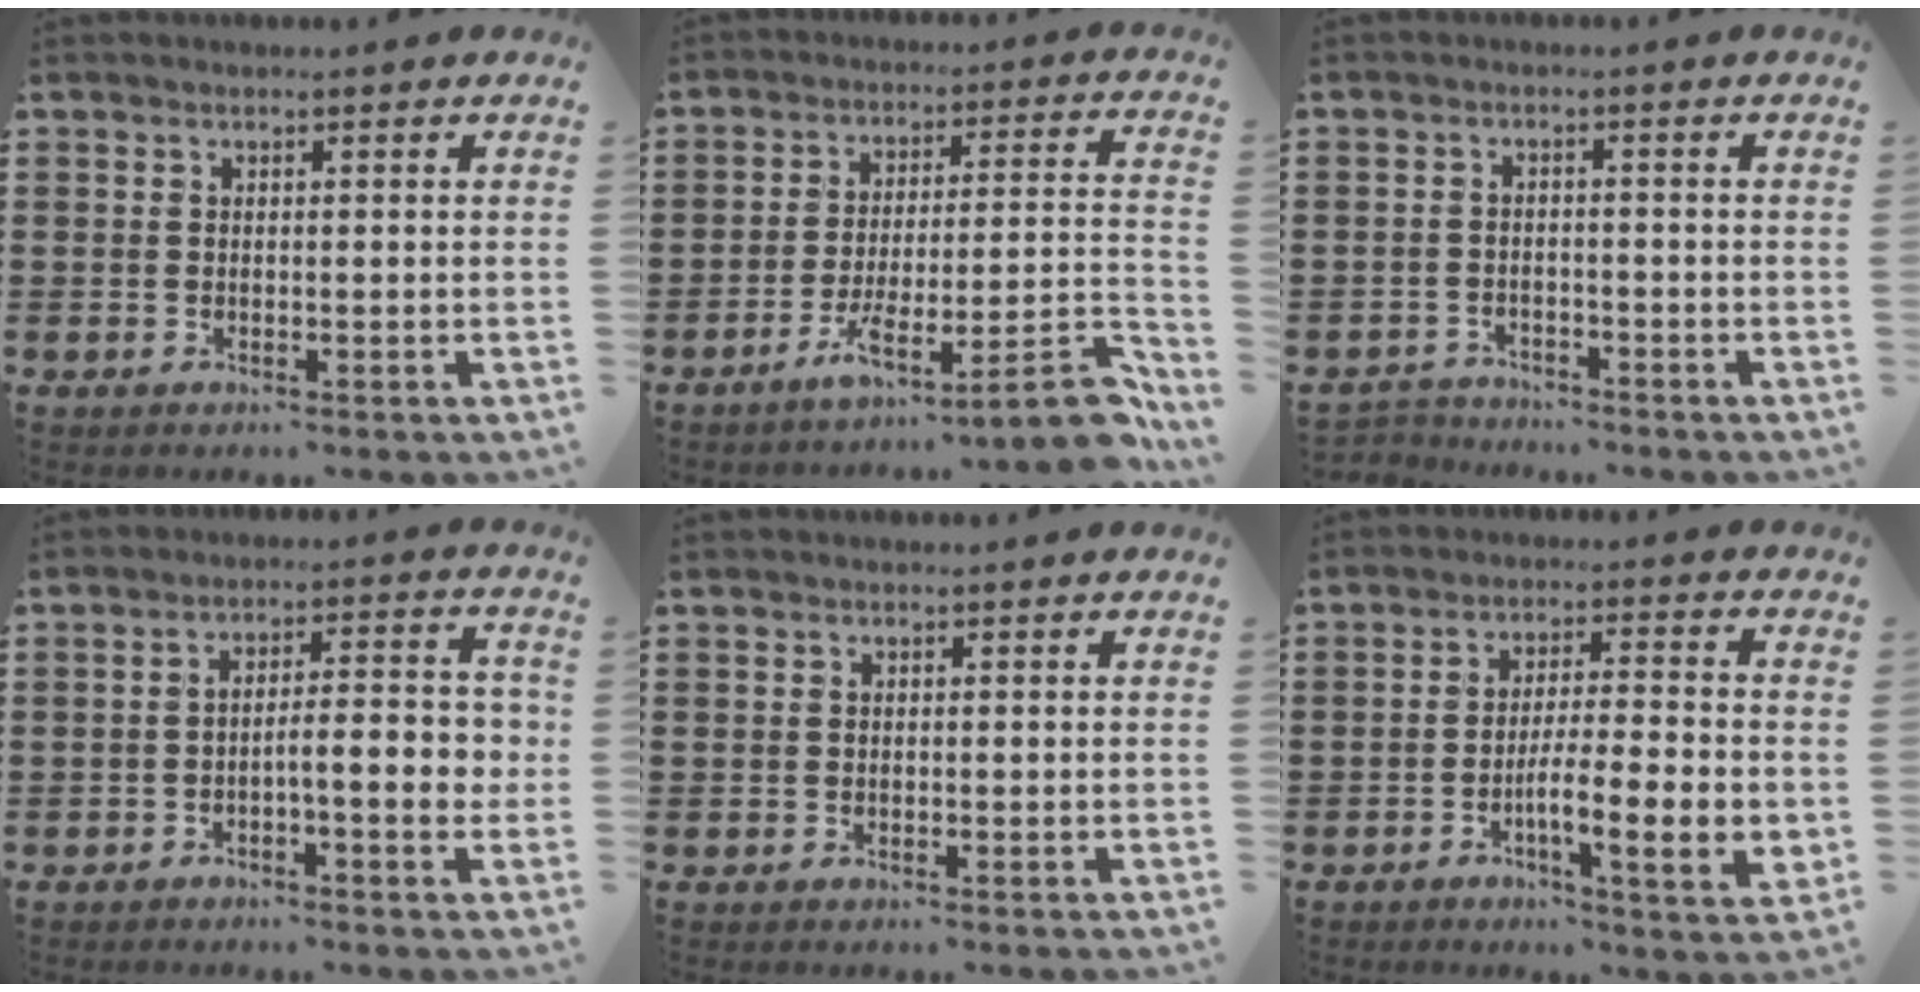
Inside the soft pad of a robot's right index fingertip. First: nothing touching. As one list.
[{"total": 10.4, "force": [-7.0, 1.0, 7.6], "torque": [-0.115, 0.005, -0.130]}, {"total": 2.2, "force": [-2.2, 0.4, -0.3], "torque": [-0.001, 0.002, -0.050]}, {"total": 6.4, "force": [-1.8, 1.5, 5.9], "torque": [-0.084, -0.001, -0.036]}, {"total": 0.0}, {"total": 8.8, "force": [-2.7, 1.4, 8.2], "torque": [-0.135, -0.009, -0.049]}]